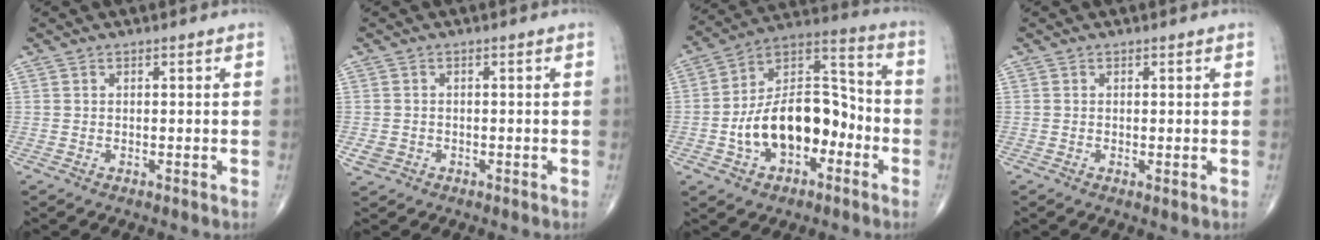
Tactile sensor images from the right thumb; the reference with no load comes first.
{"total": 2.0, "force": [-0.7, 1.8, 0.7], "torque": [-0.010, 0.006, -0.009]}
{"total": 18.2, "force": [-5.0, 10.9, 13.7], "torque": [-0.199, 0.055, -0.087]}
{"total": 0.7, "force": [-0.1, 0.2, 0.7], "torque": [-0.014, -0.004, -0.002]}